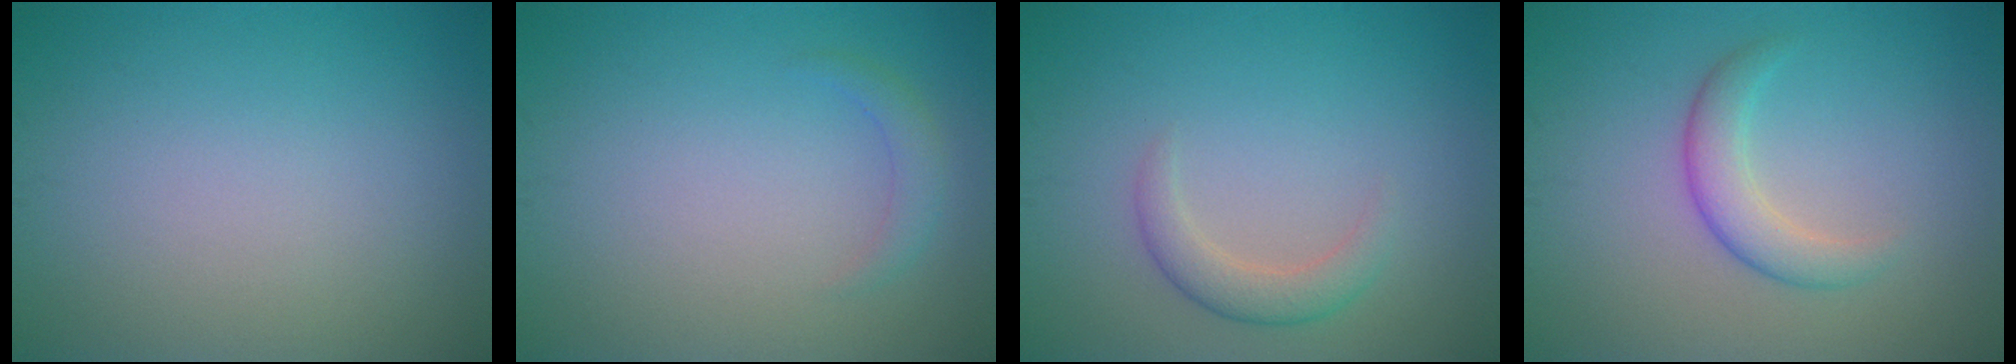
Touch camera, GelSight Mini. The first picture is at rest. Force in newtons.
{"total": 1.3, "press": 1.3, "slide": 0.1}
{"total": 2.3, "press": 2.3, "slide": 0.1}
{"total": 2.8, "press": 2.8, "slide": 0.1}